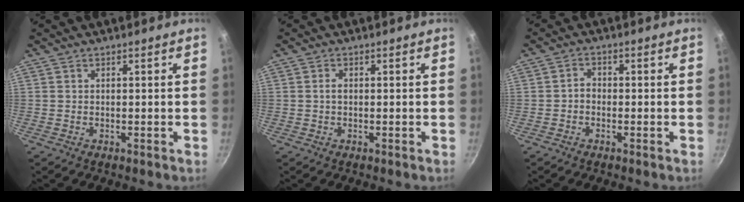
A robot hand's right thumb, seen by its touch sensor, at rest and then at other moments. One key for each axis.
{"total": 1.1, "fx": -0.1, "fy": 0.7, "fz": 0.8, "tx": -0.014, "ty": 0.004, "tz": -0.002}
{"total": 1.9, "fx": -0.8, "fy": 1.4, "fz": 1.0, "tx": -0.014, "ty": 0.014, "tz": -0.019}